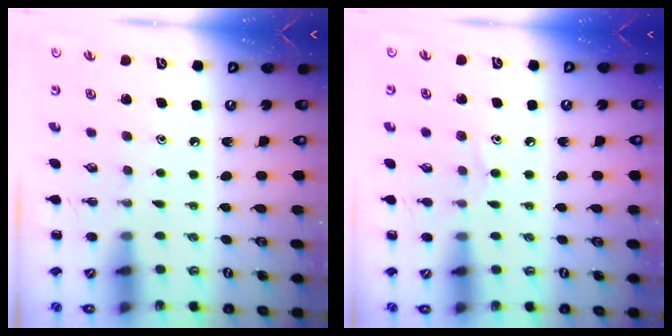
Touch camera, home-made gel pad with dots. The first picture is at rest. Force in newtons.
{"total": 6.9, "press": 6.4, "slide": 2.4}